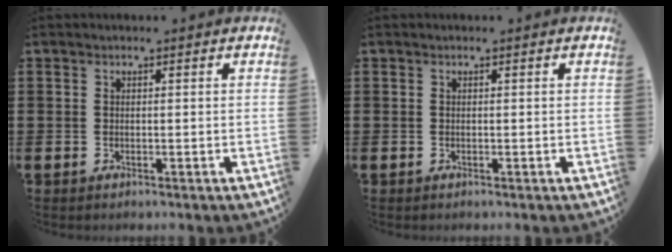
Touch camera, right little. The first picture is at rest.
{"total": 0.0}